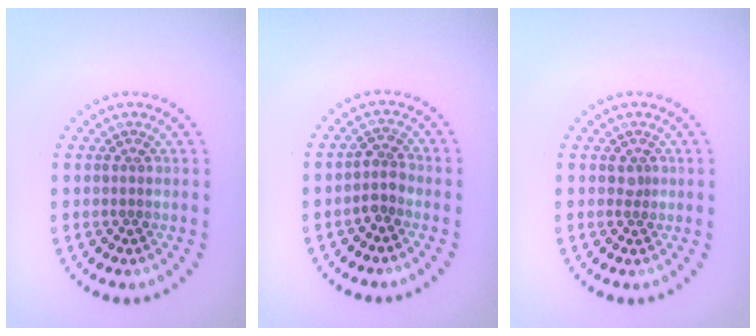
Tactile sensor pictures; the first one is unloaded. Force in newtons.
{"total": 1.6, "press": 1.3, "slide": 1.0}
{"total": 0.8, "press": 0.6, "slide": 0.6}